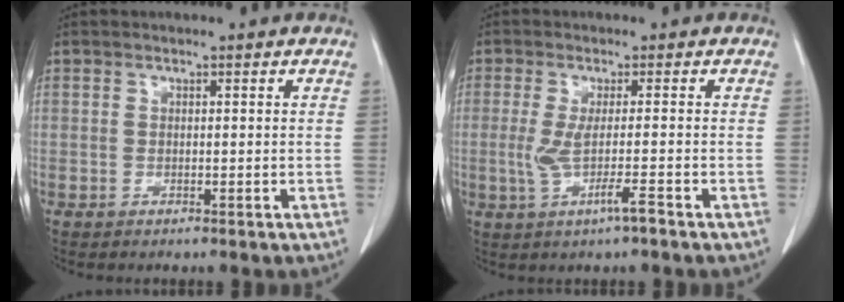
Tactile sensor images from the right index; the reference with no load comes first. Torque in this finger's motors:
{"motor_torque": [0.10, 0.12, 0.20, 0.05]}